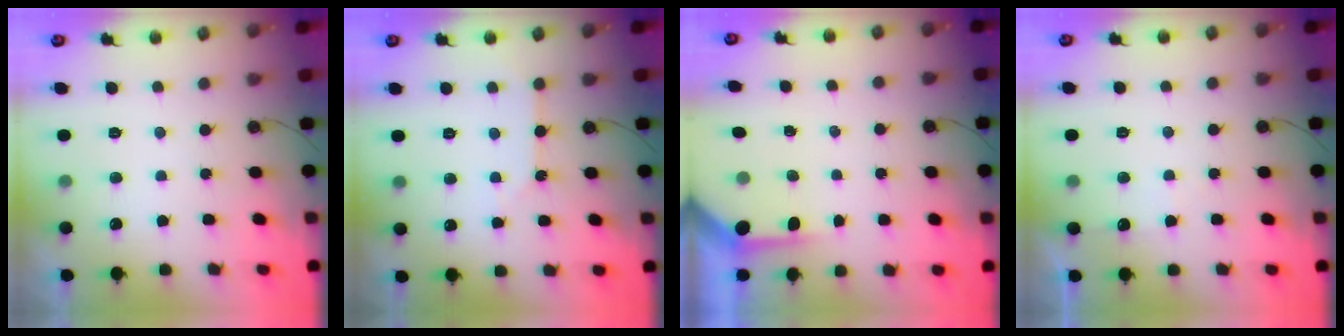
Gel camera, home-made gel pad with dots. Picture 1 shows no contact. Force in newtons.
{"total": 2.1, "press": 2.1, "slide": 0.3}
{"total": 4.2, "press": 4.2, "slide": 0.5}
{"total": 4.8, "press": 4.8, "slide": 0.6}